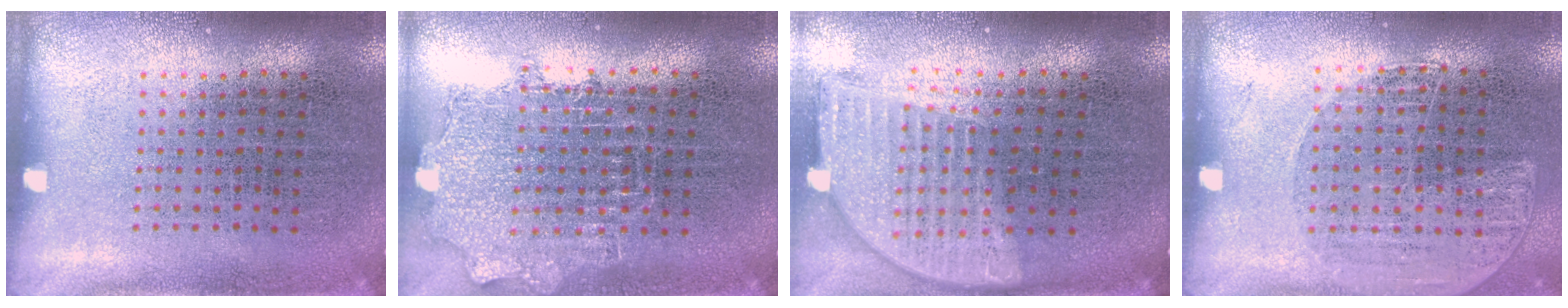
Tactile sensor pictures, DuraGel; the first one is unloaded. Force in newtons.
{"total": 1.2, "press": 1.1, "slide": 0.5}
{"total": 1.9, "press": 1.5, "slide": 1.2}
{"total": 1.3, "press": 1.3, "slide": 0.1}